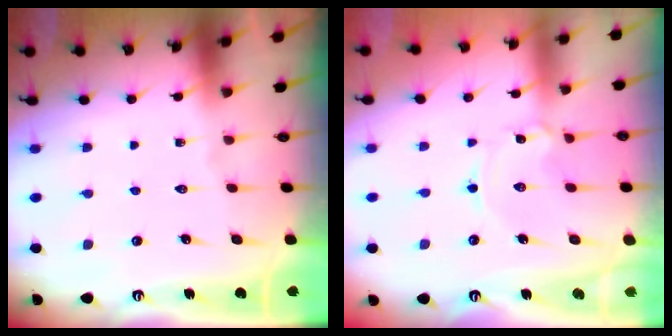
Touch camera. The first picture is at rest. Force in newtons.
{"total": 1.3, "press": 1.3, "slide": 0.0}